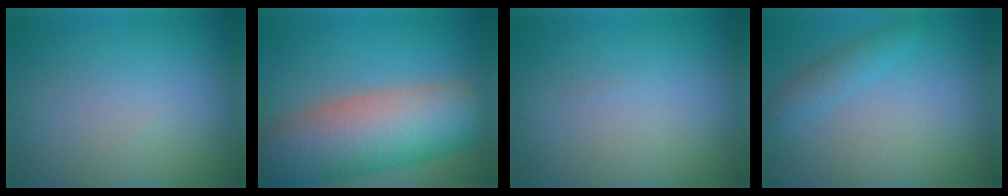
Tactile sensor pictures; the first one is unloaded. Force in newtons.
{"total": 12.1, "press": 12.1, "slide": 0.7}
{"total": 0.0}
{"total": 1.9, "press": 1.9, "slide": 0.1}